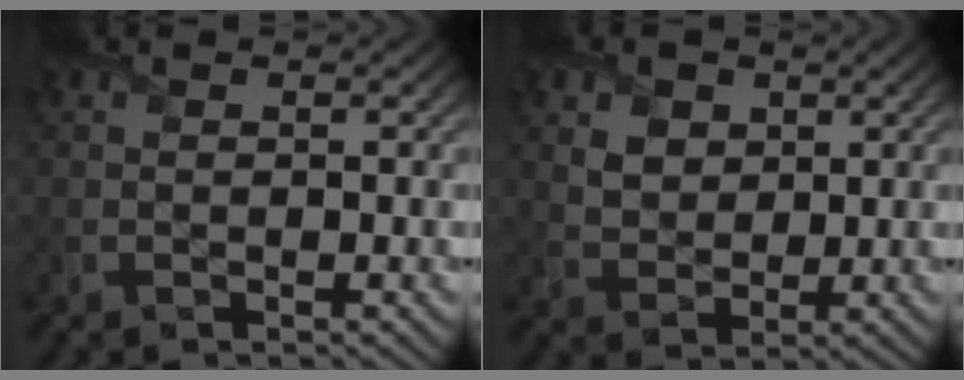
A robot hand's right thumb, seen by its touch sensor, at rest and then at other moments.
{"total": 3.7, "force": [1.7, 2.9, 1.6], "torque": [-0.045, -0.005, 0.029]}